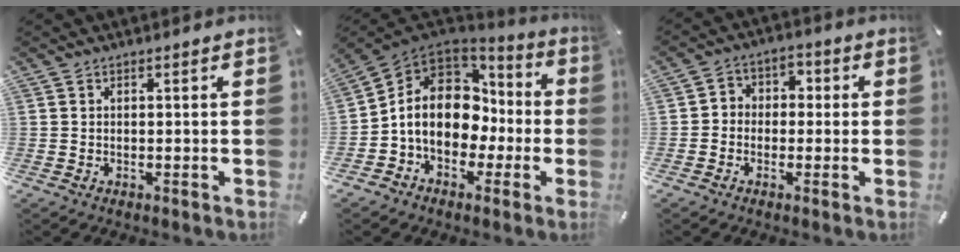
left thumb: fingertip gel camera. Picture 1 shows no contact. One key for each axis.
{"total": 13.7, "fx": -0.8, "fy": 11.4, "fz": 7.7, "tx": -0.160, "ty": 0.007, "tz": -0.010}
{"total": 4.2, "fx": -2.0, "fy": 3.5, "fz": 1.0, "tx": -0.021, "ty": 0.018, "tz": -0.042}